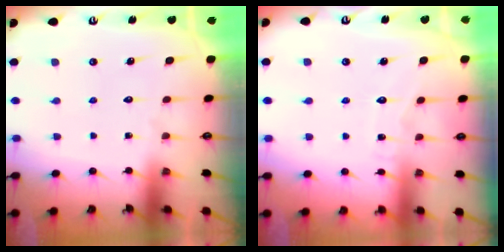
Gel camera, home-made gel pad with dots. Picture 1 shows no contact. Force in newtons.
{"total": 4.2, "press": 4.2, "slide": 0.3}